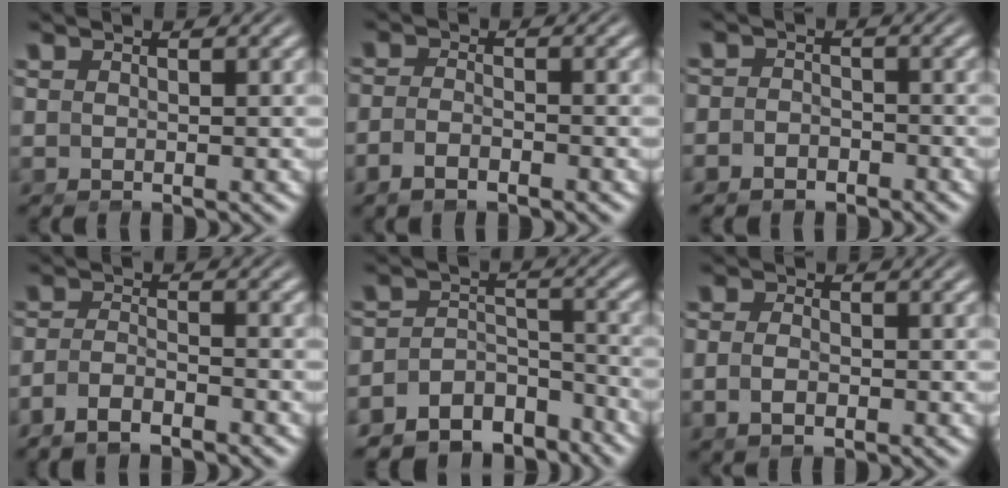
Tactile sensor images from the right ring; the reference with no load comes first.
{"total": 2.2, "force": [-1.7, 0.6, 1.3], "torque": [-0.030, -0.009, -0.028]}
{"total": 3.2, "force": [-2.6, 1.9, -0.1], "torque": [-0.006, -0.019, -0.040]}
{"total": 3.2, "force": [-2.5, 1.2, 1.5], "torque": [-0.036, -0.013, -0.040]}
{"total": 10.7, "force": [-7.6, 6.5, 3.8], "torque": [-0.074, -0.042, -0.115]}
{"total": 1.9, "force": [-0.8, 1.1, 1.3], "torque": [-0.032, -0.010, -0.012]}